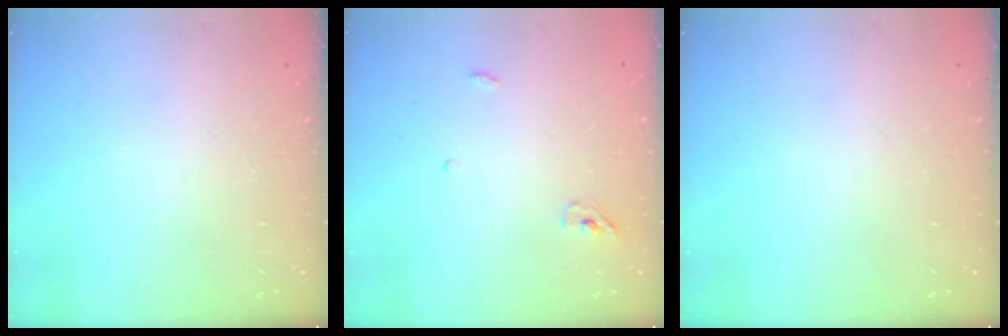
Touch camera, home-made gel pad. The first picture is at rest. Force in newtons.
{"total": 3.6, "press": 3.4, "slide": 1.1}
{"total": 0.0}